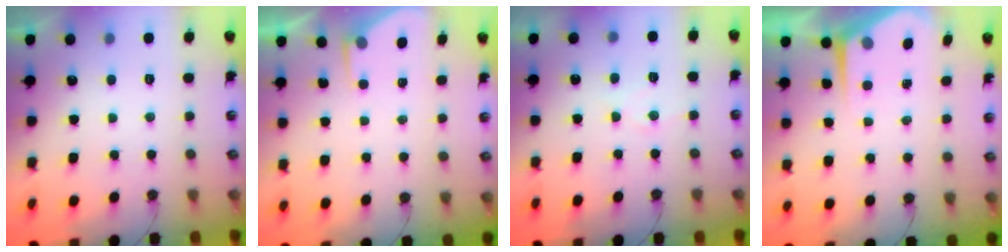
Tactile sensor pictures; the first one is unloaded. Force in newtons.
{"total": 3.1, "press": 3.1, "slide": 0.4}
{"total": 6.2, "press": 6.2, "slide": 0.6}
{"total": 5.2, "press": 5.2, "slide": 0.1}